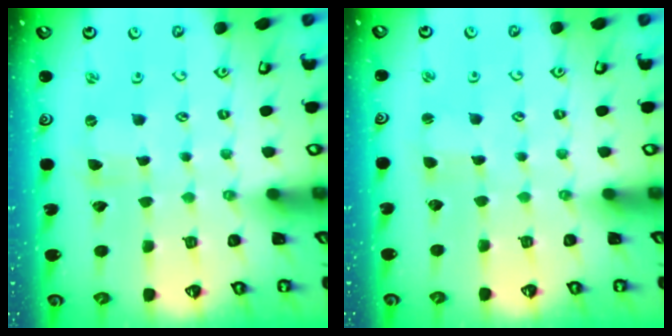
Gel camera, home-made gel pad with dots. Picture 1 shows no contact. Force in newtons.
{"total": 1.4, "press": 1.3, "slide": 0.2}